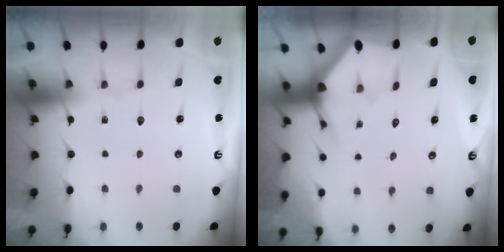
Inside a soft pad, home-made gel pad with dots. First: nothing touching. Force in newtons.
{"total": 2.8, "press": 2.8, "slide": 0.2}